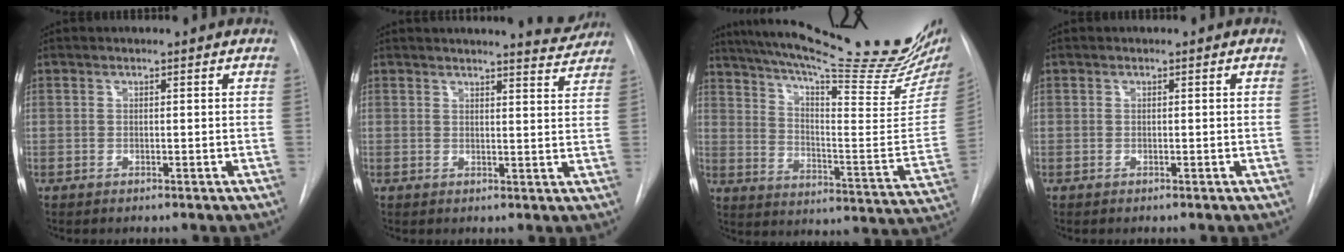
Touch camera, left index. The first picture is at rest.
{"total": 5.8, "force": [5.7, 0.3, 1.0], "torque": [-0.011, -0.022, 0.054]}
{"total": 29.3, "force": [24.4, 1.8, 16.2], "torque": [-0.257, -0.092, 0.324]}
{"total": 0.0}